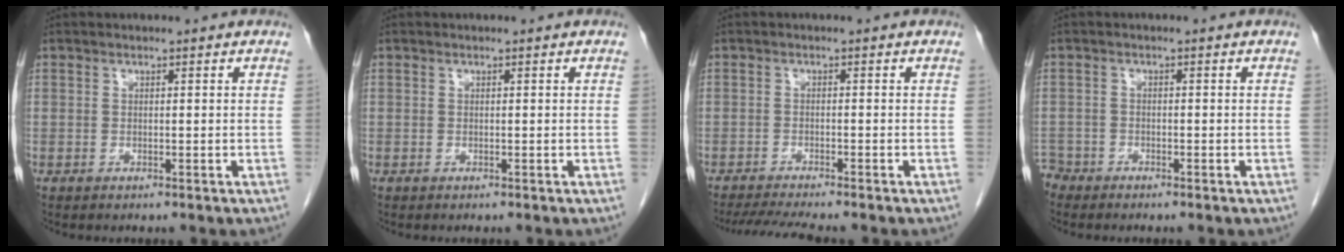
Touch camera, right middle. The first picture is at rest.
{"total": 0.0}
{"total": 6.2, "force": [-5.5, -0.3, 2.8], "torque": [-0.044, -0.016, -0.091]}
{"total": 2.6, "force": [-2.4, 0.9, -0.3], "torque": [0.007, -0.002, -0.047]}